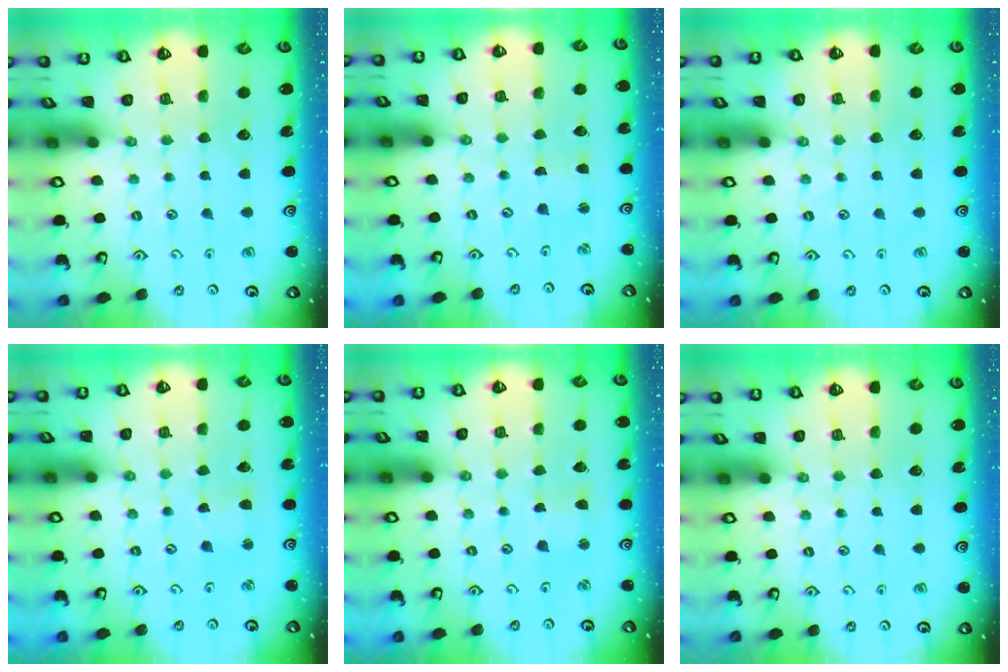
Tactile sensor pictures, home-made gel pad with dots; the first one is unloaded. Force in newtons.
{"total": 0.9, "press": 0.9, "slide": 0.0}
{"total": 0.0}
{"total": 2.8, "press": 2.8, "slide": 0.3}
{"total": 2.7, "press": 2.7, "slide": 0.2}
{"total": 0.0}